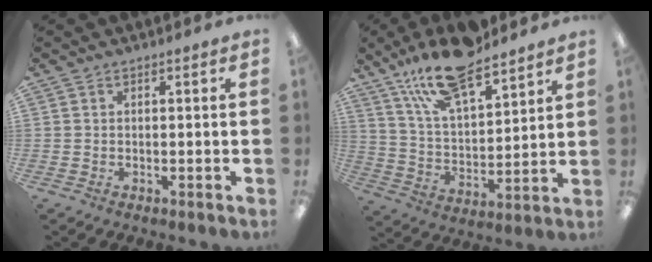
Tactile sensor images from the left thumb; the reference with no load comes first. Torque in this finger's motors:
{"motor_torque": [0.22, 0.22, 1.39, -1.38, 0.30]}